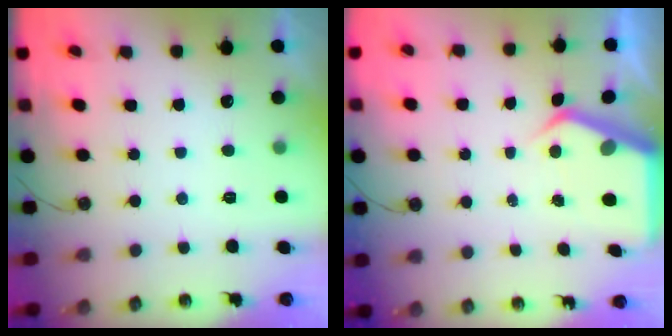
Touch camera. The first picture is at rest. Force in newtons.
{"total": 5.2, "press": 5.2, "slide": 0.3}